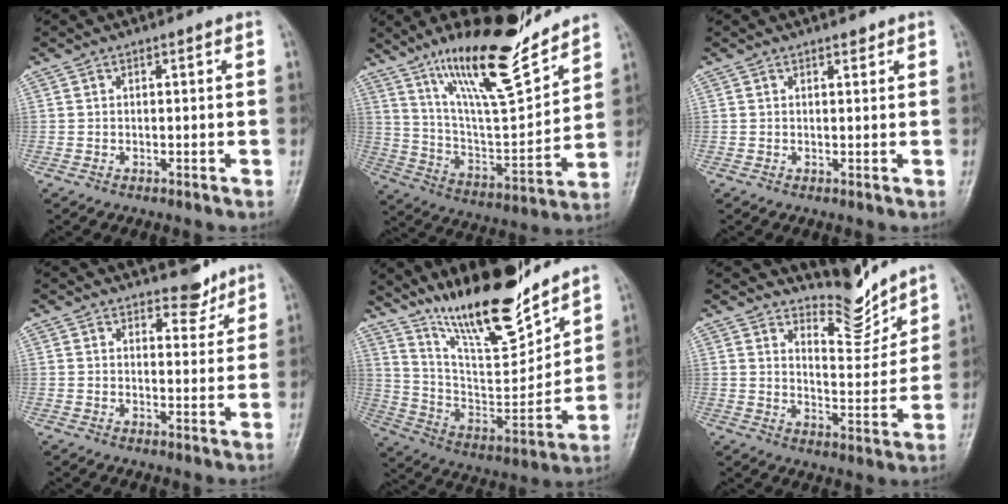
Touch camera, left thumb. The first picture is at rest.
{"total": 20.4, "force": [15.0, 4.4, 13.1], "torque": [-0.183, -0.086, 0.267]}
{"total": 1.0, "force": [0.9, 0.4, 0.4], "torque": [-0.002, -0.006, 0.011]}
{"total": 4.4, "force": [3.6, 2.1, 1.4], "torque": [0.009, -0.026, 0.052]}
{"total": 20.2, "force": [16.1, 4.9, 11.2], "torque": [-0.143, -0.103, 0.287]}
{"total": 7.5, "force": [7.2, 1.6, 1.2], "torque": [0.009, -0.070, 0.126]}